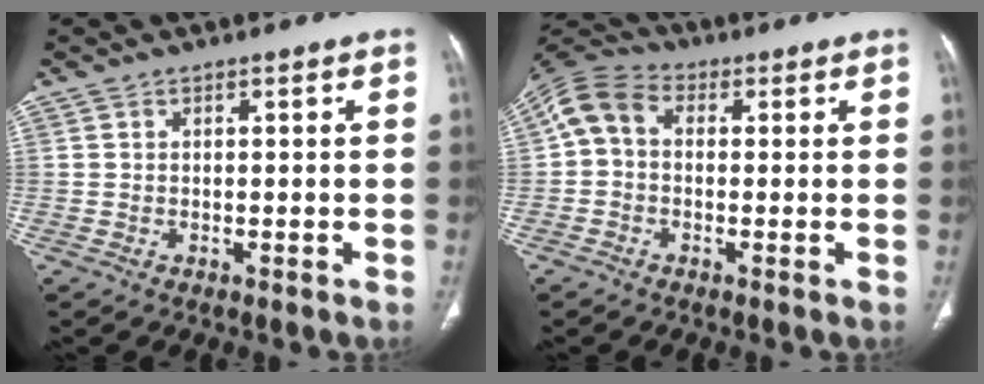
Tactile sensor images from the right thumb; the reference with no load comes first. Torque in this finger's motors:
{"motor_torque": [0.39, 0.39, 0.47, -0.47, 0.19]}